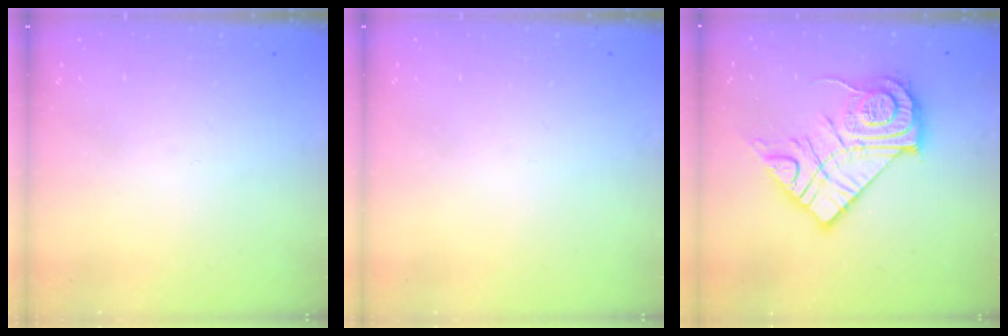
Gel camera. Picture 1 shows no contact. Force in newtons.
{"total": 0.0}
{"total": 18.2, "press": 18.1, "slide": 1.2}